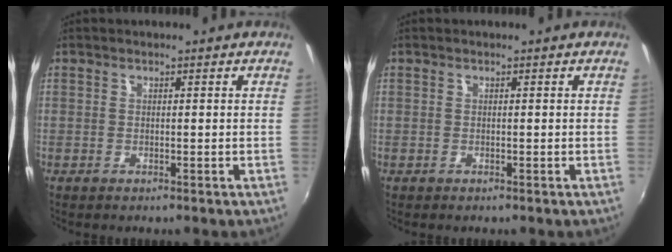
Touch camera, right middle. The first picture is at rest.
{"total": 0.0}